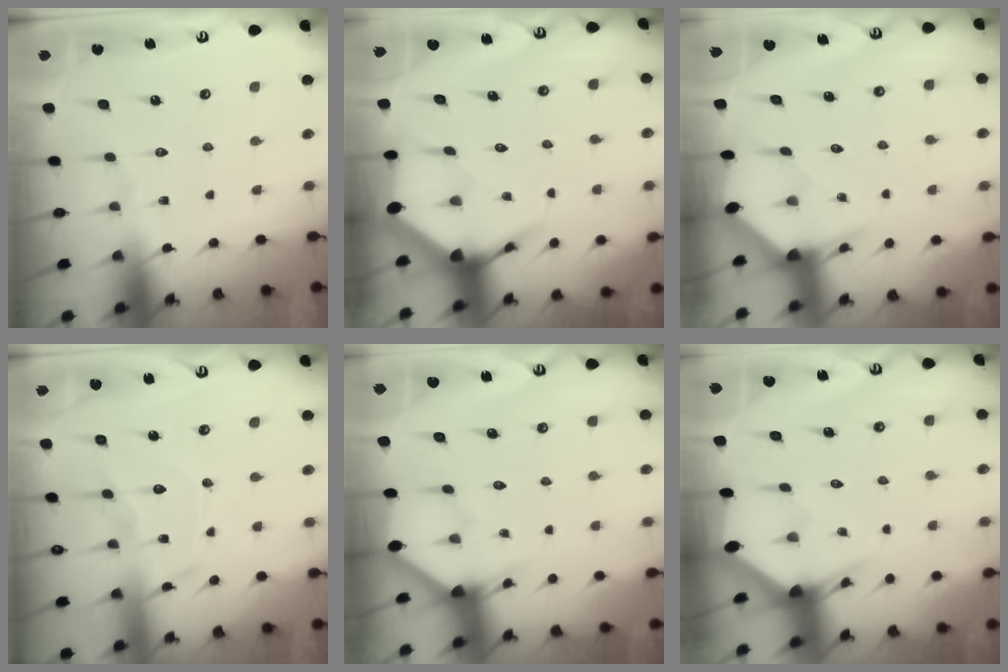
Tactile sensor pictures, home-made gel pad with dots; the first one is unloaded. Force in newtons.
{"total": 4.7, "press": 4.7, "slide": 0.5}
{"total": 3.1, "press": 3.1, "slide": 0.3}
{"total": 11.8, "press": 11.7, "slide": 0.8}
{"total": 3.0, "press": 3.0, "slide": 0.2}
{"total": 2.9, "press": 2.9, "slide": 0.2}